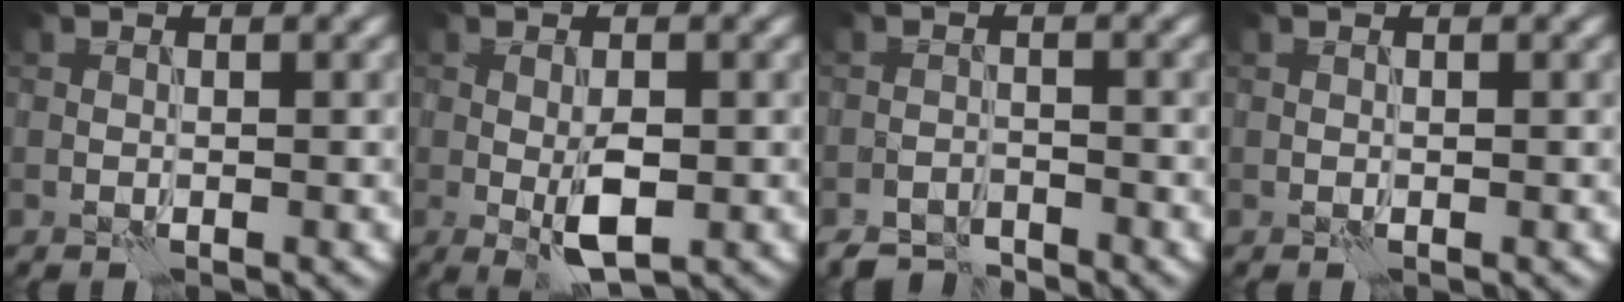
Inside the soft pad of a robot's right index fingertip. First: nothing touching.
{"total": 3.6, "force": [-0.7, 1.3, 3.2], "torque": [-0.062, -0.006, -0.009]}
{"total": 2.8, "force": [-2.7, 0.7, 0.3], "torque": [-0.001, 0.000, -0.053]}
{"total": 0.0}